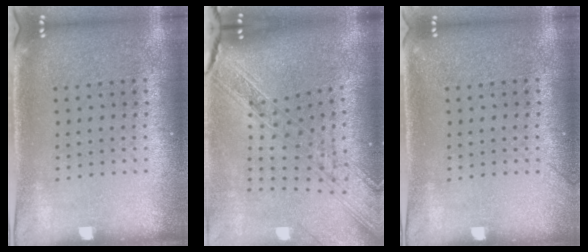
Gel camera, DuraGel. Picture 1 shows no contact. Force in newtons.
{"total": 2.5, "press": 2.1, "slide": 1.3}
{"total": 0.8, "press": 0.8, "slide": 0.1}